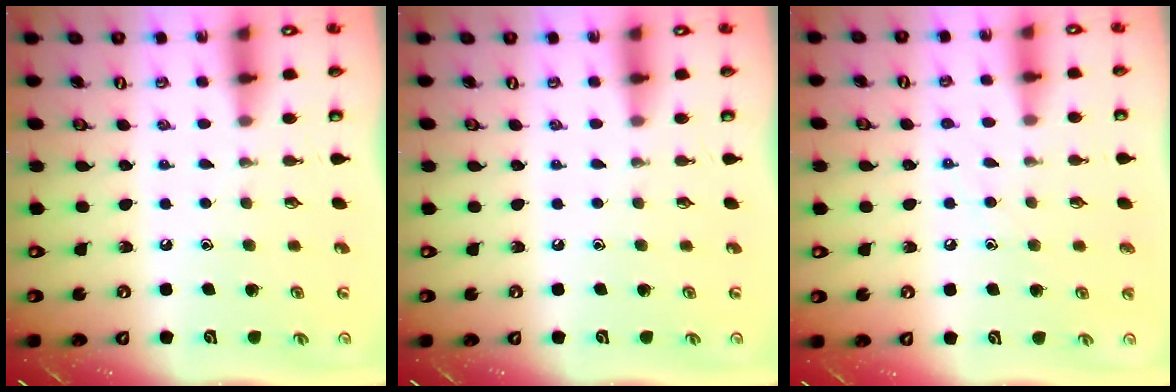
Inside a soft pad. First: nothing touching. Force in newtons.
{"total": 0.0}
{"total": 7.0, "press": 7.0, "slide": 0.4}